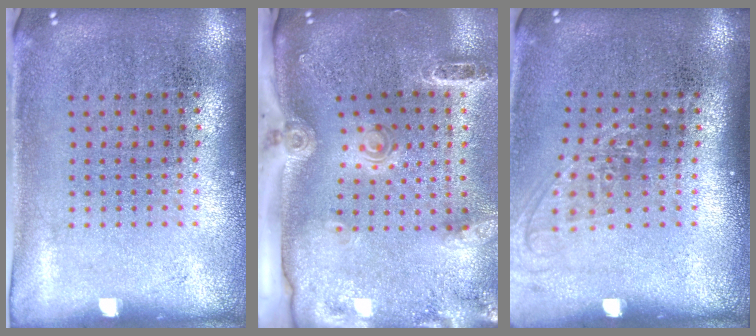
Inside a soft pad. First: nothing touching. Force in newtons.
{"total": 3.0, "press": 2.1, "slide": 2.2}
{"total": 1.3, "press": 1.0, "slide": 0.8}